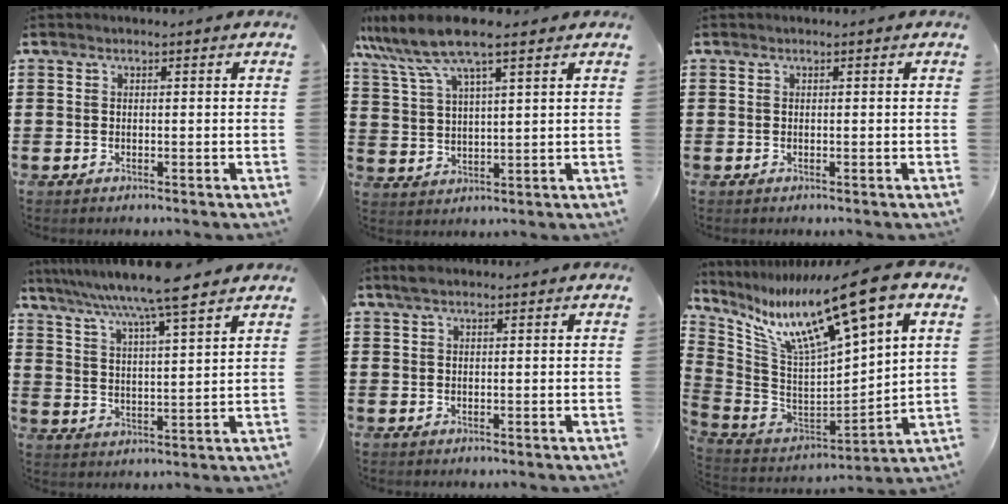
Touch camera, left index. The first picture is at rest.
{"total": 9.0, "force": [6.6, 1.6, 5.9], "torque": [-0.134, -0.012, 0.118]}
{"total": 0.0}
{"total": 7.9, "force": [6.7, -0.2, 4.1], "torque": [-0.102, -0.030, 0.113]}
{"total": 1.3, "force": [0.8, 0.4, 1.0], "torque": [-0.021, 0.002, 0.013]}
{"total": 14.3, "force": [8.5, 2.4, 11.2], "torque": [-0.217, -0.052, 0.136]}